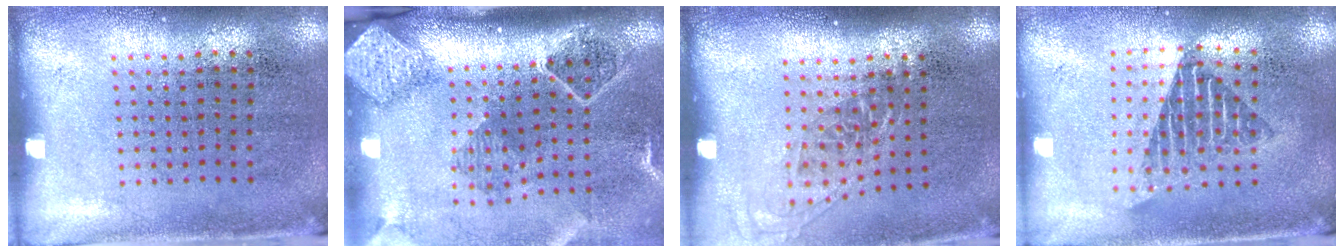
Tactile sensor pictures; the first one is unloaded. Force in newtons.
{"total": 2.7, "press": 2.0, "slide": 1.9}
{"total": 1.3, "press": 1.0, "slide": 0.8}
{"total": 1.7, "press": 1.4, "slide": 1.0}